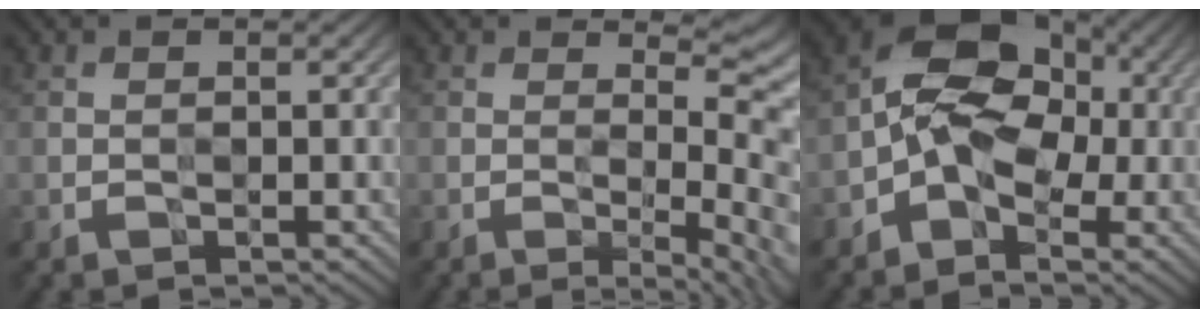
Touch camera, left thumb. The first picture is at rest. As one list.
[{"total": 7.8, "force": [-0.3, 1.8, 7.6], "torque": [-0.092, 0.006, 0.001]}, {"total": 8.2, "force": [-1.7, 5.6, 5.8], "torque": [-0.104, 0.016, -0.054]}]